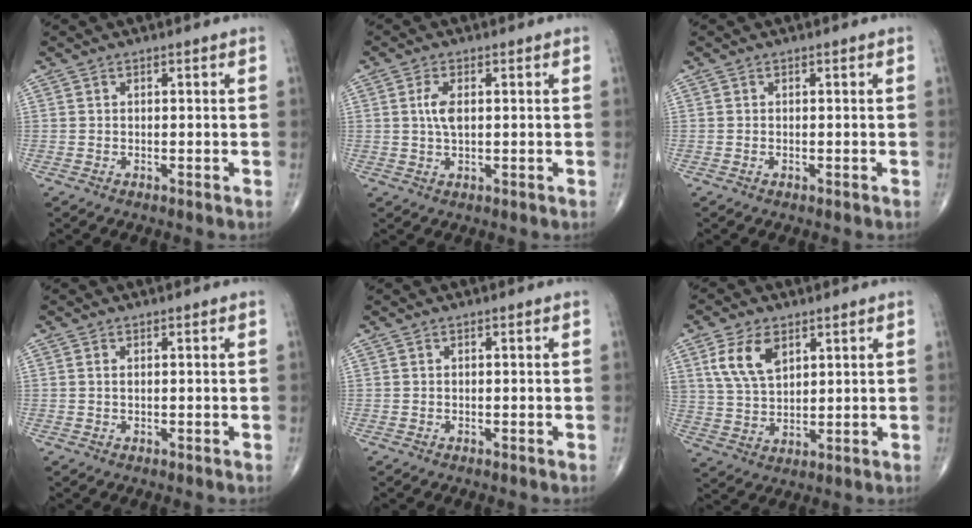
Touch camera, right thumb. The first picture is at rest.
{"total": 3.7, "force": [0.6, 1.7, 3.3], "torque": [-0.072, 0.000, 0.011]}
{"total": 0.0}
{"total": 0.7, "force": [0.2, 0.3, 0.6], "torque": [-0.016, 0.004, 0.005]}
{"total": 0.0}
{"total": 9.1, "force": [4.1, 5.3, 6.1], "torque": [-0.108, -0.013, 0.085]}